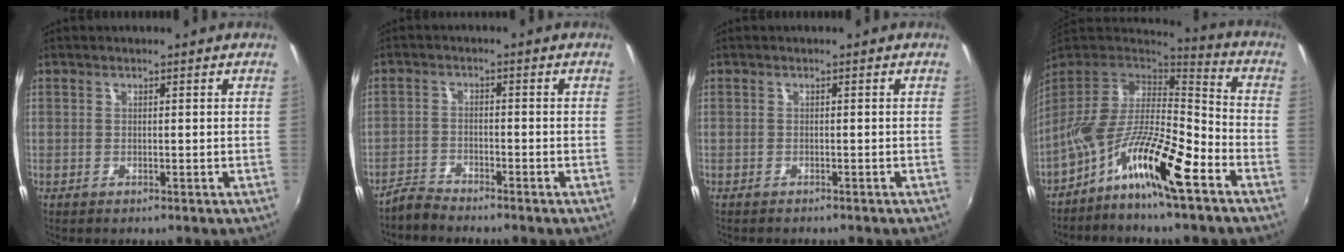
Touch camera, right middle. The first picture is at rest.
{"total": 3.5, "force": [-3.4, 0.5, 0.5], "torque": [-0.018, -0.003, -0.070]}
{"total": 1.5, "force": [-1.4, 0.3, 0.5], "torque": [-0.013, -0.009, -0.021]}
{"total": 14.9, "force": [-8.3, 3.4, 11.9], "torque": [-0.217, -0.013, -0.161]}